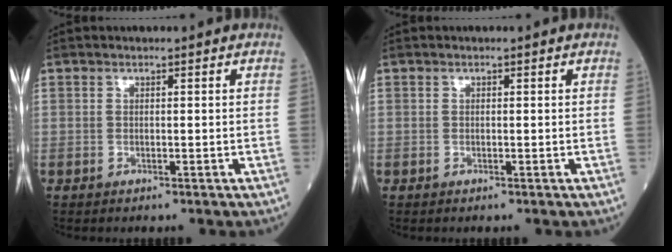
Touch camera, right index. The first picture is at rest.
{"total": 0.0}